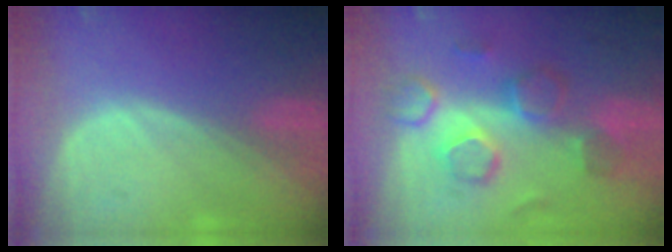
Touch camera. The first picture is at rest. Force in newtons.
{"total": 8.7, "press": 8.4, "slide": 2.0}